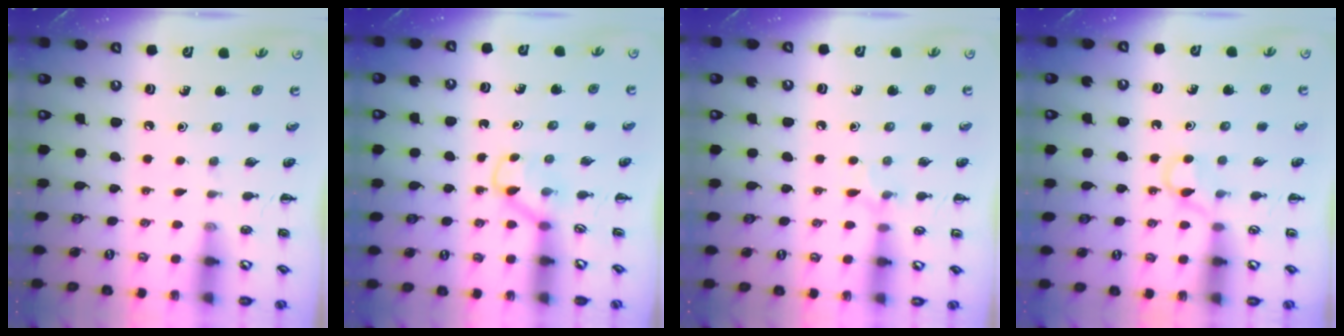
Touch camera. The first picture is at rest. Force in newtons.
{"total": 2.9, "press": 2.7, "slide": 1.2}
{"total": 5.8, "press": 5.5, "slide": 2.0}
{"total": 3.4, "press": 3.2, "slide": 1.1}